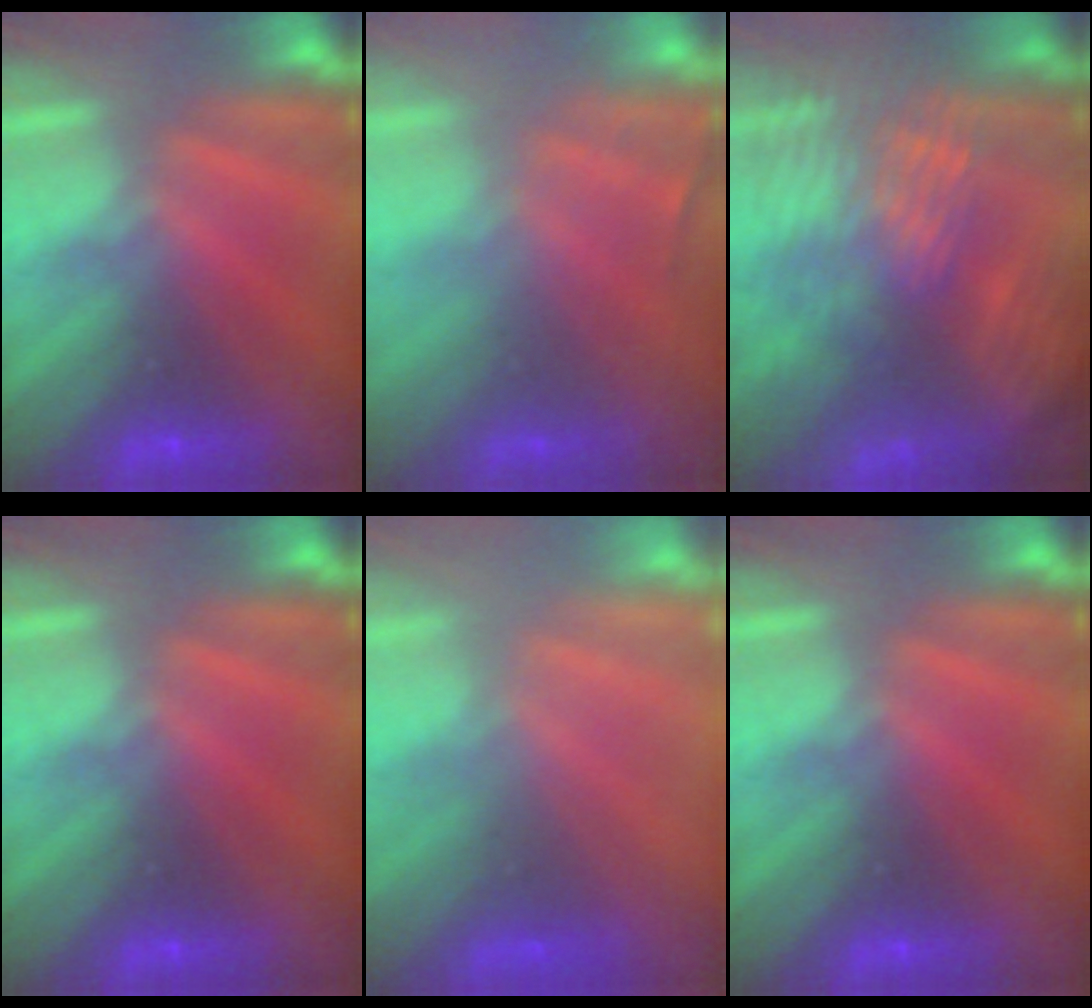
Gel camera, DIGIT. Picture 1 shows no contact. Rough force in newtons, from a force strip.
{"total": 2.4}
{"total": 9.1}
{"total": 0.0}
{"total": 8.4}
{"total": 0.0}